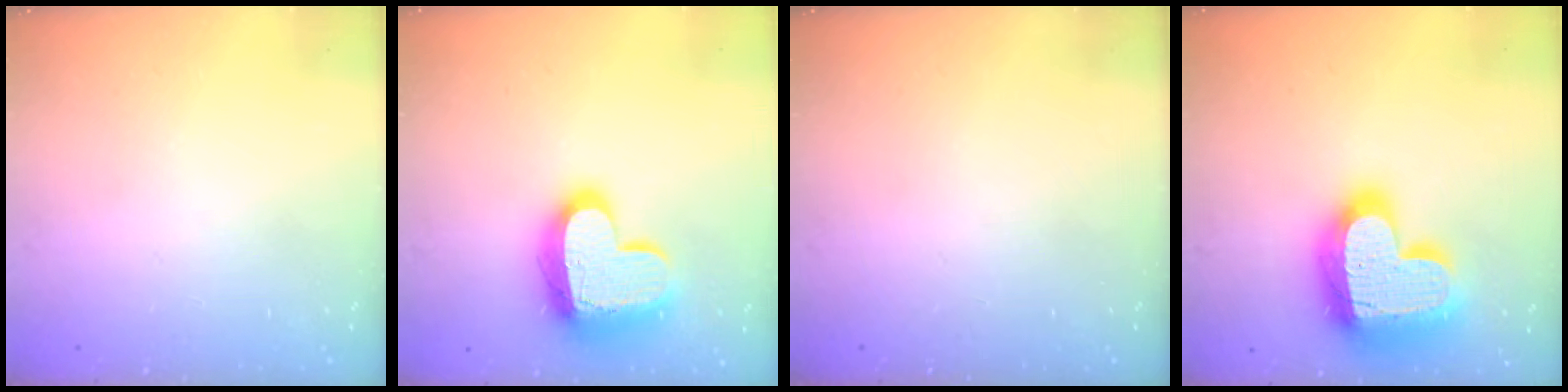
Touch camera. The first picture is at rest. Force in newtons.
{"total": 15.7, "press": 15.7, "slide": 1.2}
{"total": 0.0}
{"total": 26.7, "press": 26.6, "slide": 1.8}